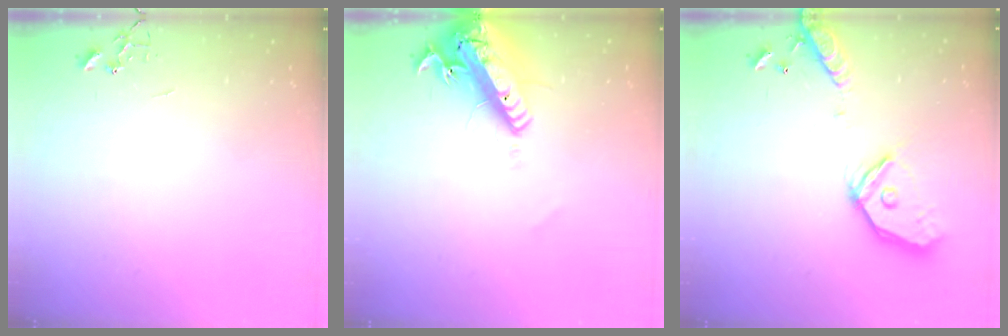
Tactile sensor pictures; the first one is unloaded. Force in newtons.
{"total": 20.7, "press": 20.3, "slide": 4.2}
{"total": 18.4, "press": 18.2, "slide": 3.1}